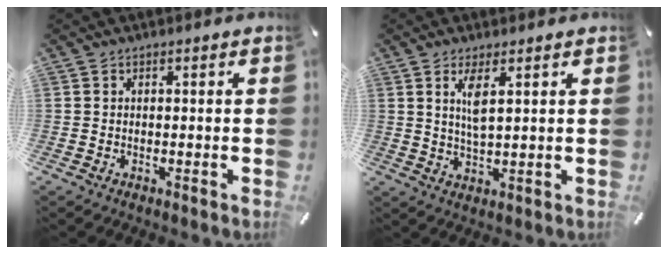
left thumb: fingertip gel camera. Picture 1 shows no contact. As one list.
[{"total": 4.8, "force": [2.1, 1.2, 4.2], "torque": [-0.097, -0.002, 0.033]}]